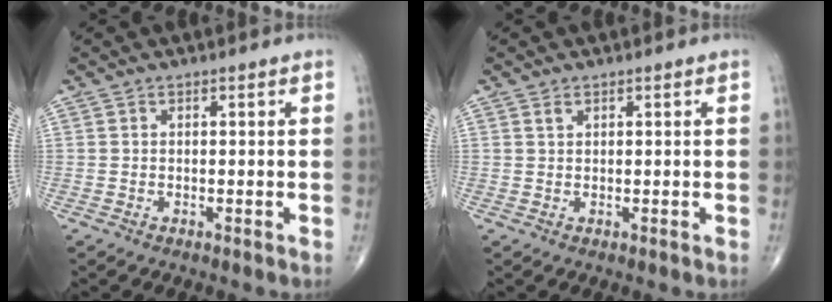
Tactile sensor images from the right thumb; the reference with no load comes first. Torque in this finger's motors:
{"motor_torque": [0.04, -0.15, 0.36, 0.26, -0.02]}